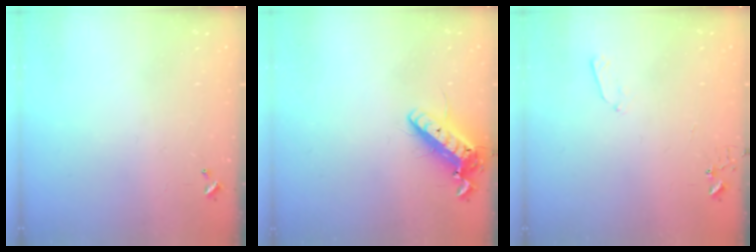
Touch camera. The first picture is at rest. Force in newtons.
{"total": 14.7, "press": 14.4, "slide": 2.9}
{"total": 3.4, "press": 3.4, "slide": 0.5}